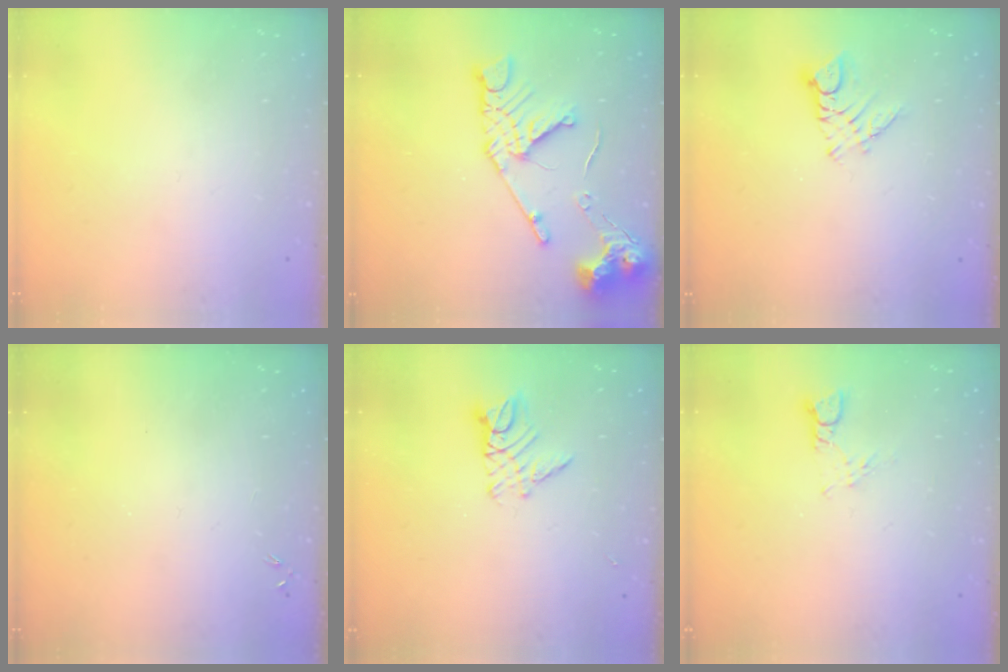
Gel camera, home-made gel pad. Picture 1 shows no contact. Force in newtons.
{"total": 15.5, "press": 15.4, "slide": 1.5}
{"total": 7.5, "press": 7.5, "slide": 0.7}
{"total": 0.0}
{"total": 9.0, "press": 9.0, "slide": 0.8}
{"total": 3.1, "press": 3.1, "slide": 0.2}